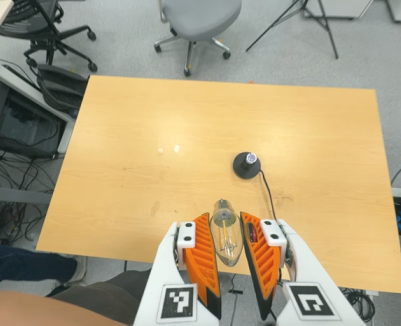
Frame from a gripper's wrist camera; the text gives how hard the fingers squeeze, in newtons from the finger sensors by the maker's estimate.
{"total": 11.5, "left": 11.8, "right": 11.1}